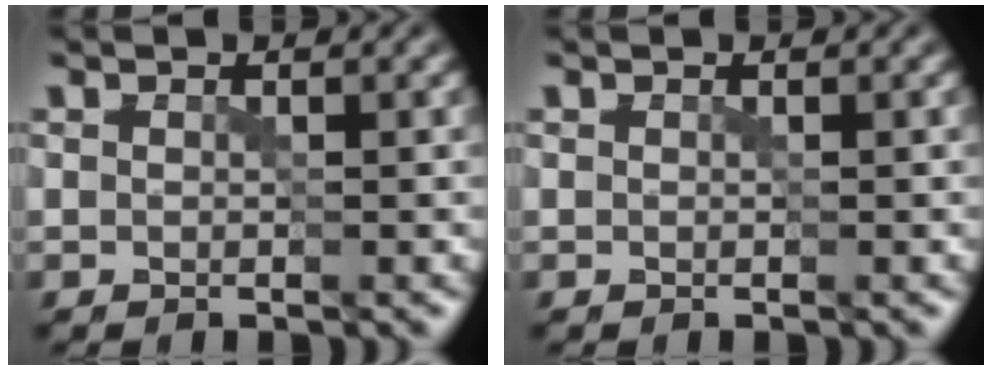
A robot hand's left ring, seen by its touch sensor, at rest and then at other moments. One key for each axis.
{"total": 0.0}